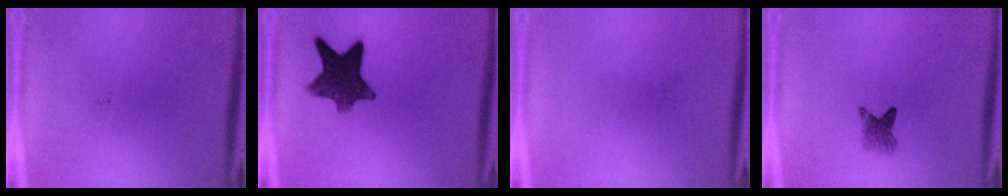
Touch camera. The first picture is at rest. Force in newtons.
{"total": 10.6}
{"total": 0.0}
{"total": 2.9}